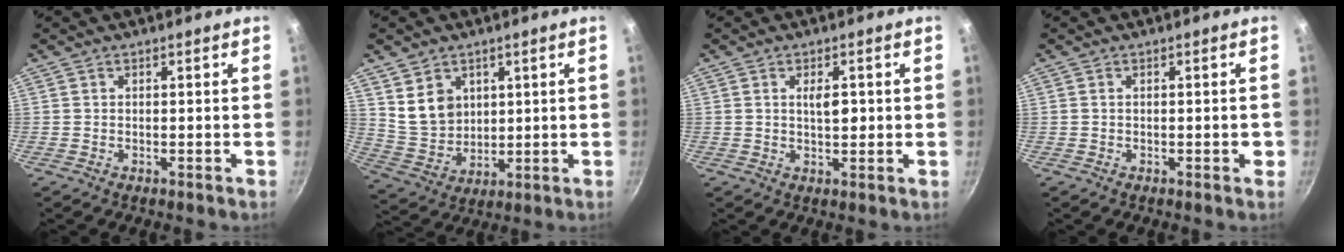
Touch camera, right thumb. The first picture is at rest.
{"total": 9.0, "force": [3.5, 7.0, 4.3], "torque": [-0.058, -0.021, 0.082]}
{"total": 3.4, "force": [0.5, 1.6, 3.0], "torque": [-0.034, -0.003, 0.007]}
{"total": 1.7, "force": [-0.3, 0.6, 1.5], "torque": [-0.011, 0.002, -0.005]}